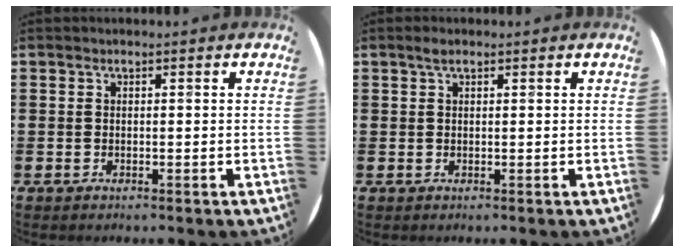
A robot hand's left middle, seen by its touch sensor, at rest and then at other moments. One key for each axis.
{"total": 1.1, "fx": 0.6, "fy": 0.5, "fz": 0.7, "tx": -0.016, "ty": 0.005, "tz": 0.010}